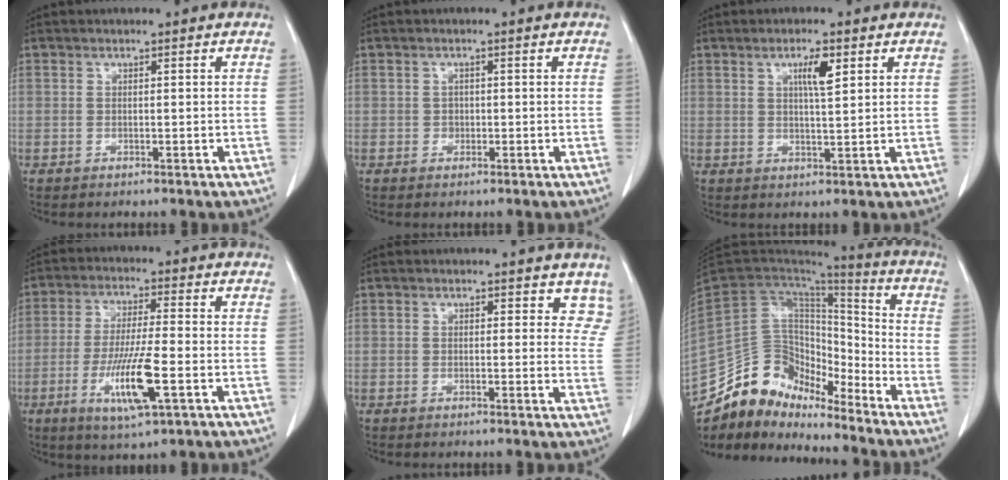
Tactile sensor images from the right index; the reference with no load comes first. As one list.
[{"total": 1.0, "force": [-0.2, 1.0, 0.3], "torque": [-0.003, 0.004, -0.002]}, {"total": 3.9, "force": [1.8, 0.4, 3.5], "torque": [-0.060, -0.001, 0.030]}, {"total": 10.4, "force": [-3.5, 1.0, 9.8], "torque": [-0.187, -0.018, -0.063]}, {"total": 5.1, "force": [4.3, 2.6, 1.2], "torque": [0.019, -0.012, 0.029]}, {"total": 14.0, "force": [-12.4, 5.6, 3.1], "torque": [-0.040, 0.068, -0.225]}]